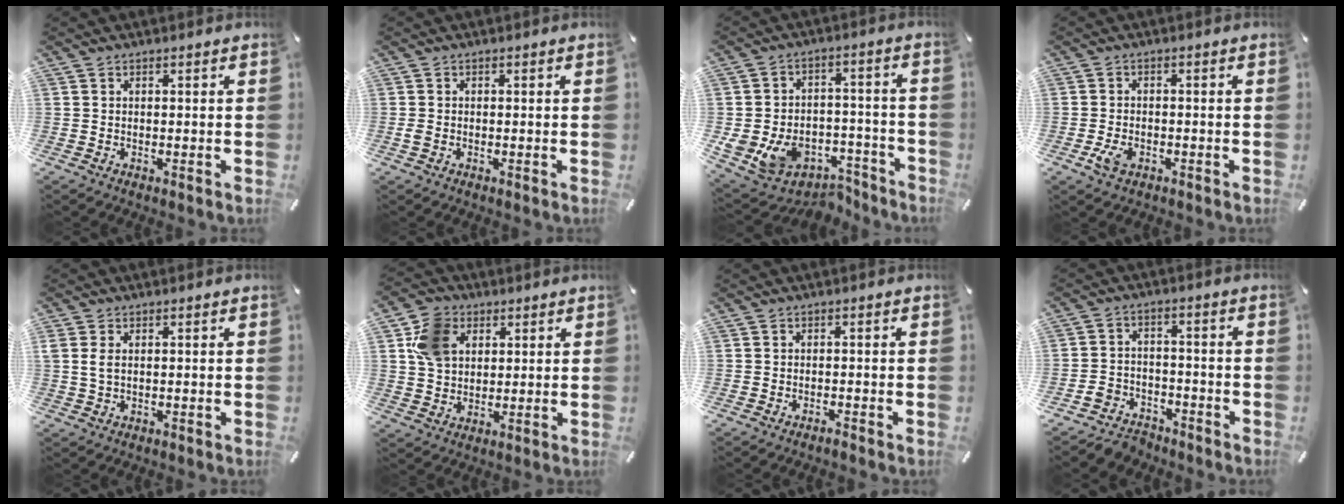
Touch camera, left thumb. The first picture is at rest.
{"total": 0.9, "force": [-0.3, 0.5, 0.7], "torque": [-0.013, 0.001, -0.005]}
{"total": 11.0, "force": [-4.8, 9.1, 3.8], "torque": [-0.055, 0.022, -0.073]}
{"total": 3.6, "force": [-1.7, 2.2, 2.3], "torque": [-0.058, 0.001, -0.034]}
{"total": 2.5, "force": [0.7, 1.5, 1.8], "torque": [-0.039, 0.003, 0.012]}
{"total": 9.9, "force": [3.7, 7.9, 4.6], "torque": [-0.107, 0.017, 0.074]}
{"total": 1.1, "force": [-1.0, 0.2, 0.4], "torque": [-0.011, -0.002, -0.018]}
{"total": 6.2, "force": [-5.1, 3.3, 0.9], "torque": [-0.011, 0.031, -0.099]}